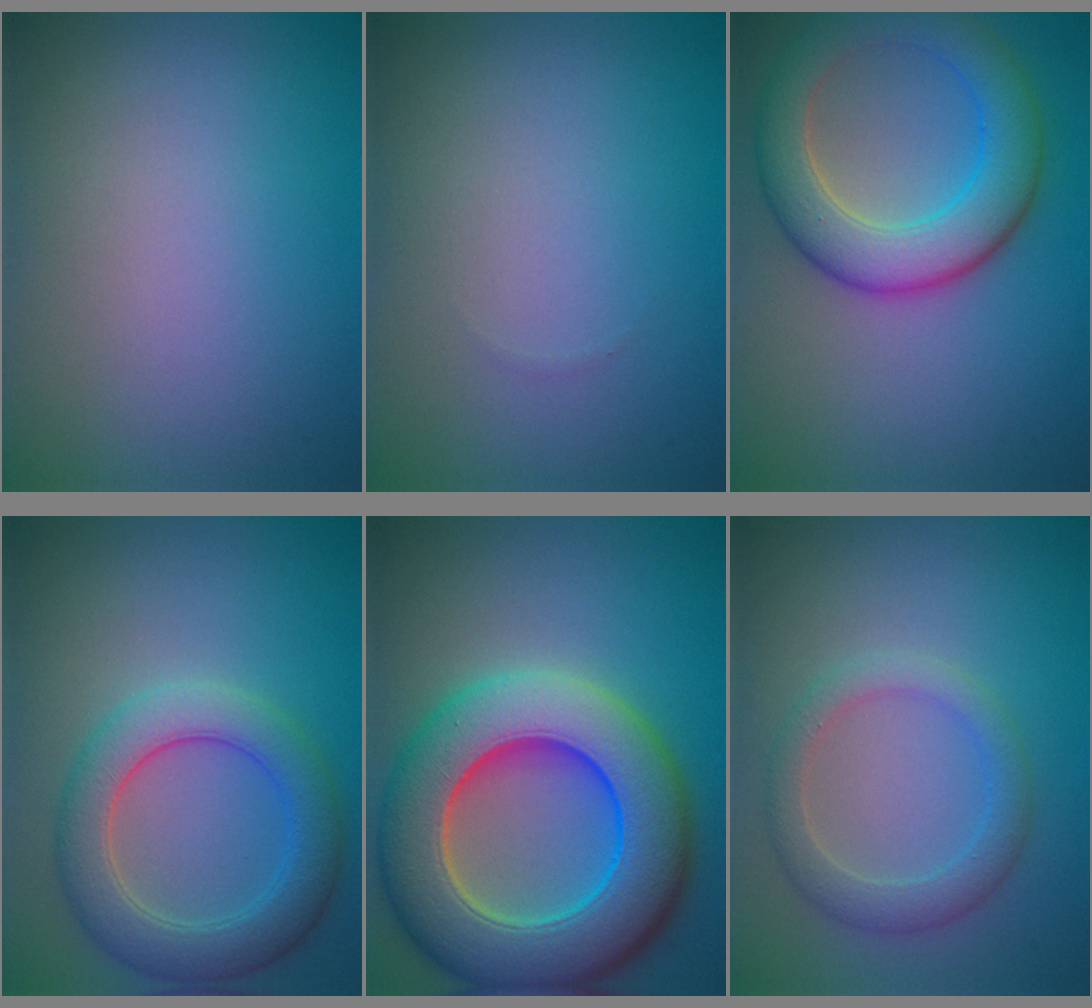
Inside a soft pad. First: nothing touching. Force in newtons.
{"total": 0.0}
{"total": 6.8, "press": 6.8, "slide": 0.5}
{"total": 5.2, "press": 5.2, "slide": 0.2}
{"total": 12.2, "press": 12.1, "slide": 0.9}
{"total": 2.8, "press": 2.8, "slide": 0.1}